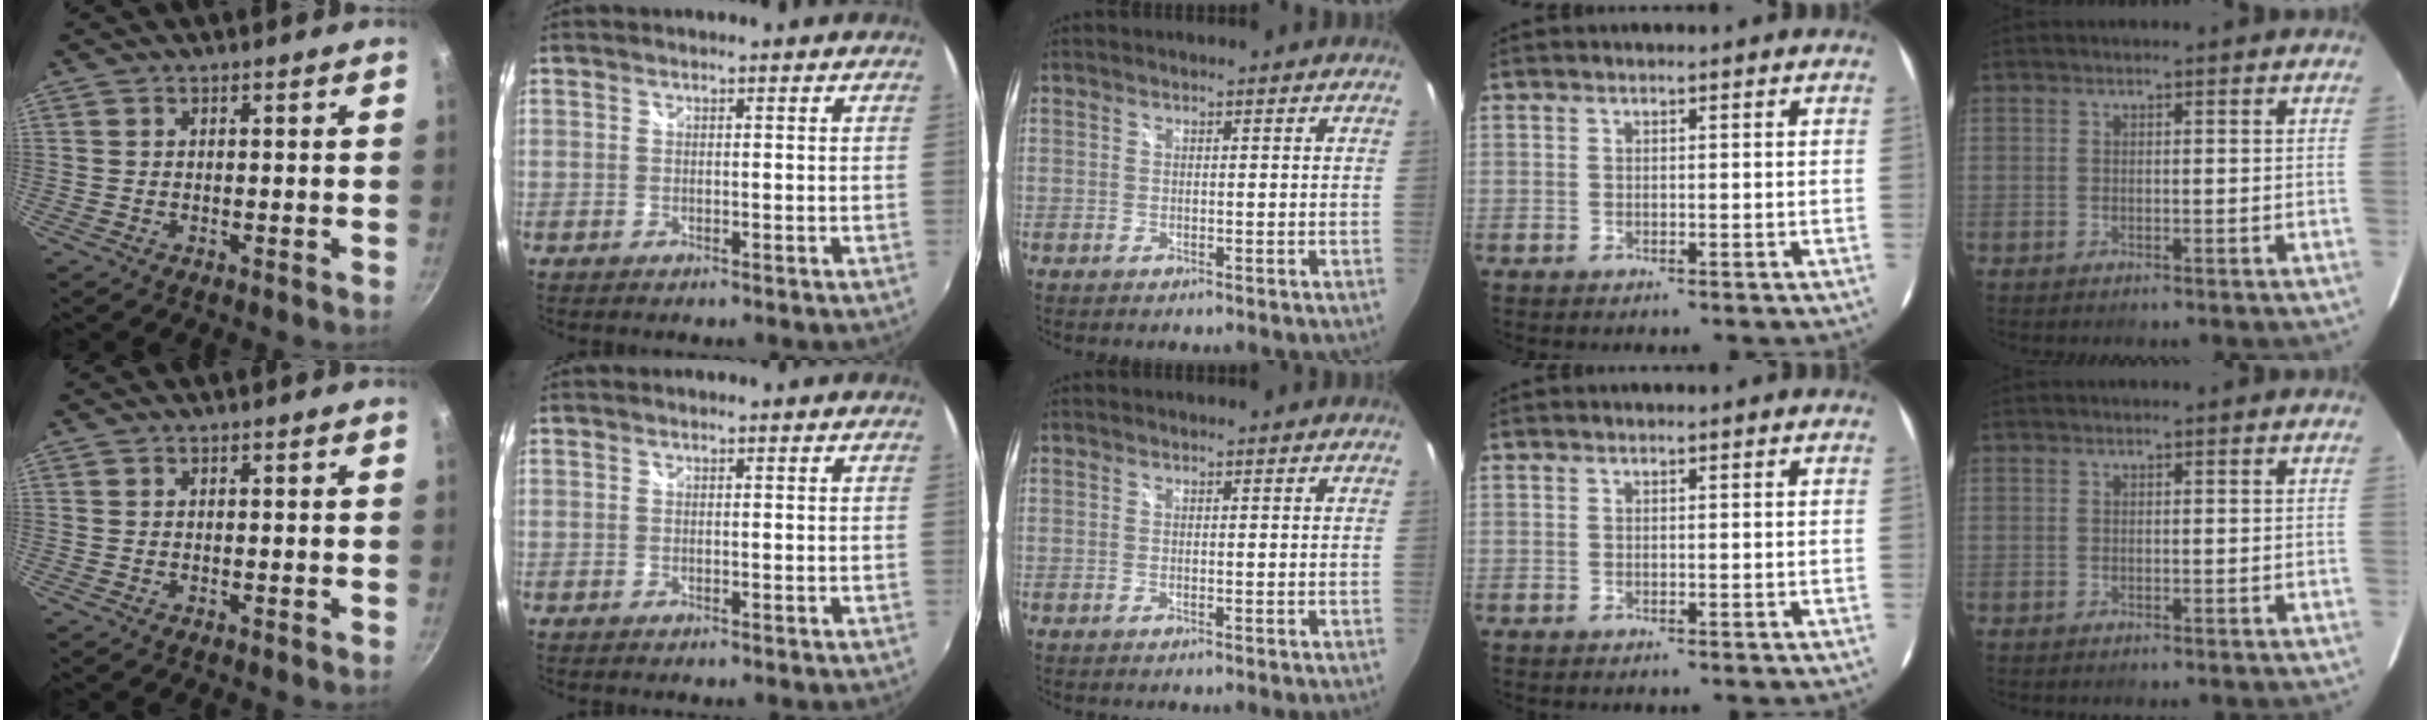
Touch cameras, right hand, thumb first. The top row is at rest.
{}